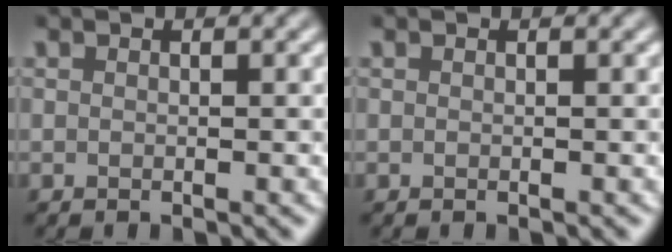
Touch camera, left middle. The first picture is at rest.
{"total": 0.0}